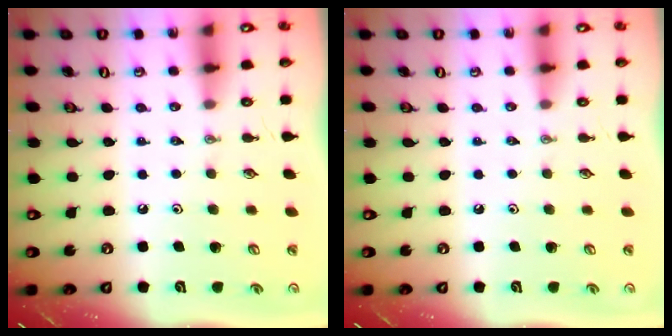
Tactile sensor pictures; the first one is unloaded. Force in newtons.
{"total": 0.0}